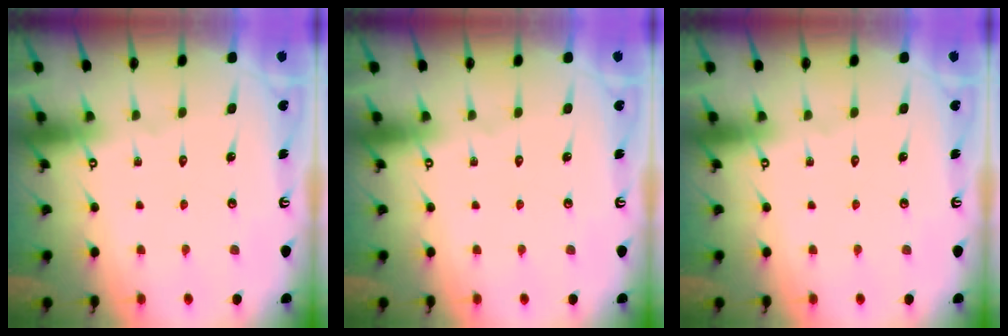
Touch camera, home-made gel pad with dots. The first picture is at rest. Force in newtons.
{"total": 0.0}
{"total": 0.0}